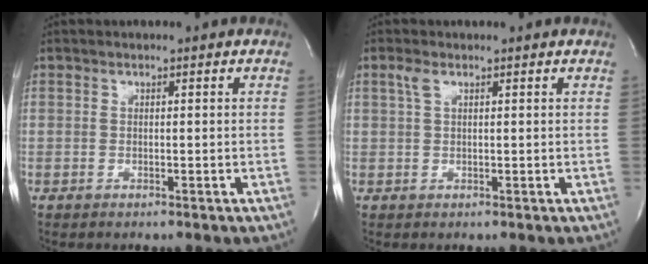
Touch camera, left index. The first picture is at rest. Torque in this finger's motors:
{"motor_torque": [0.77, 0.10, 0.11, 0.01]}